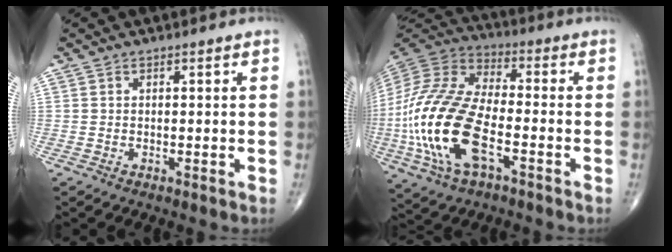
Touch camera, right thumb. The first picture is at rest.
{"total": 22.5, "force": [-6.2, 10.6, 18.9], "torque": [-0.418, 0.013, -0.114]}